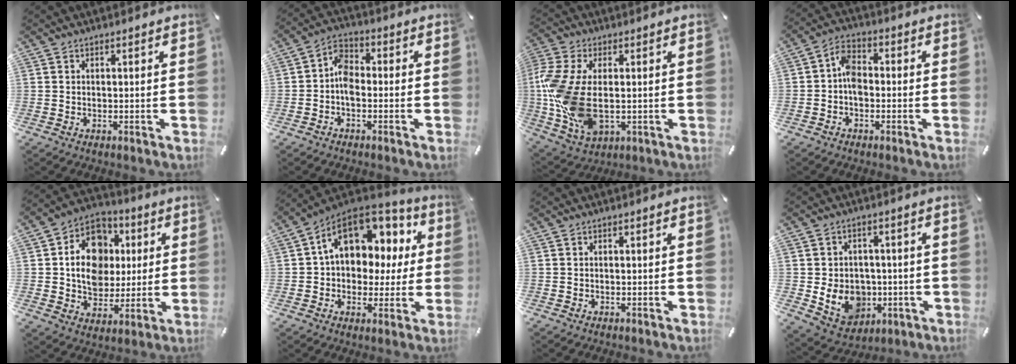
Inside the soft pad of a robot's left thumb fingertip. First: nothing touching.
{"total": 6.2, "force": [-1.7, 4.1, 4.3], "torque": [-0.085, 0.019, -0.031]}
{"total": 14.6, "force": [-0.7, 8.7, 11.6], "torque": [-0.277, -0.014, -0.012]}
{"total": 5.5, "force": [-0.9, 3.6, 4.1], "torque": [-0.078, 0.012, -0.015]}
{"total": 14.3, "force": [1.3, 12.2, 7.3], "torque": [-0.130, 0.008, 0.029]}
{"total": 14.7, "force": [5.4, 10.4, 8.9], "torque": [-0.139, -0.026, 0.102]}
{"total": 0.0}
{"total": 10.4, "force": [-1.9, 9.0, 4.8], "torque": [-0.106, 0.009, -0.028]}